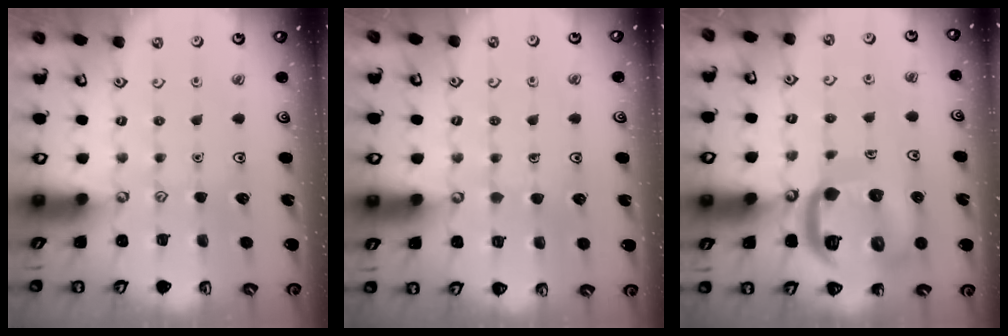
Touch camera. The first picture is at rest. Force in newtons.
{"total": 3.1, "press": 3.1, "slide": 0.2}
{"total": 17.4, "press": 17.3, "slide": 1.9}